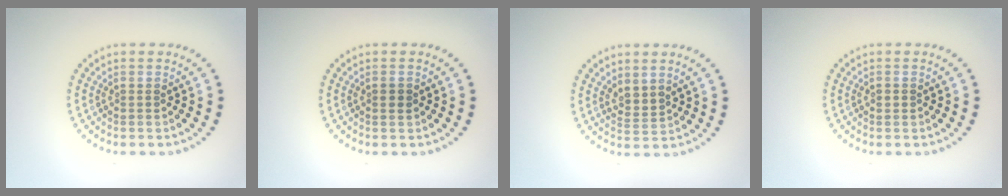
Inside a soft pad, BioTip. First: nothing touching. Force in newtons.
{"total": 0.8, "press": 0.8, "slide": 0.1}
{"total": 1.9, "press": 1.4, "slide": 1.2}
{"total": 0.9, "press": 0.9, "slide": 0.0}